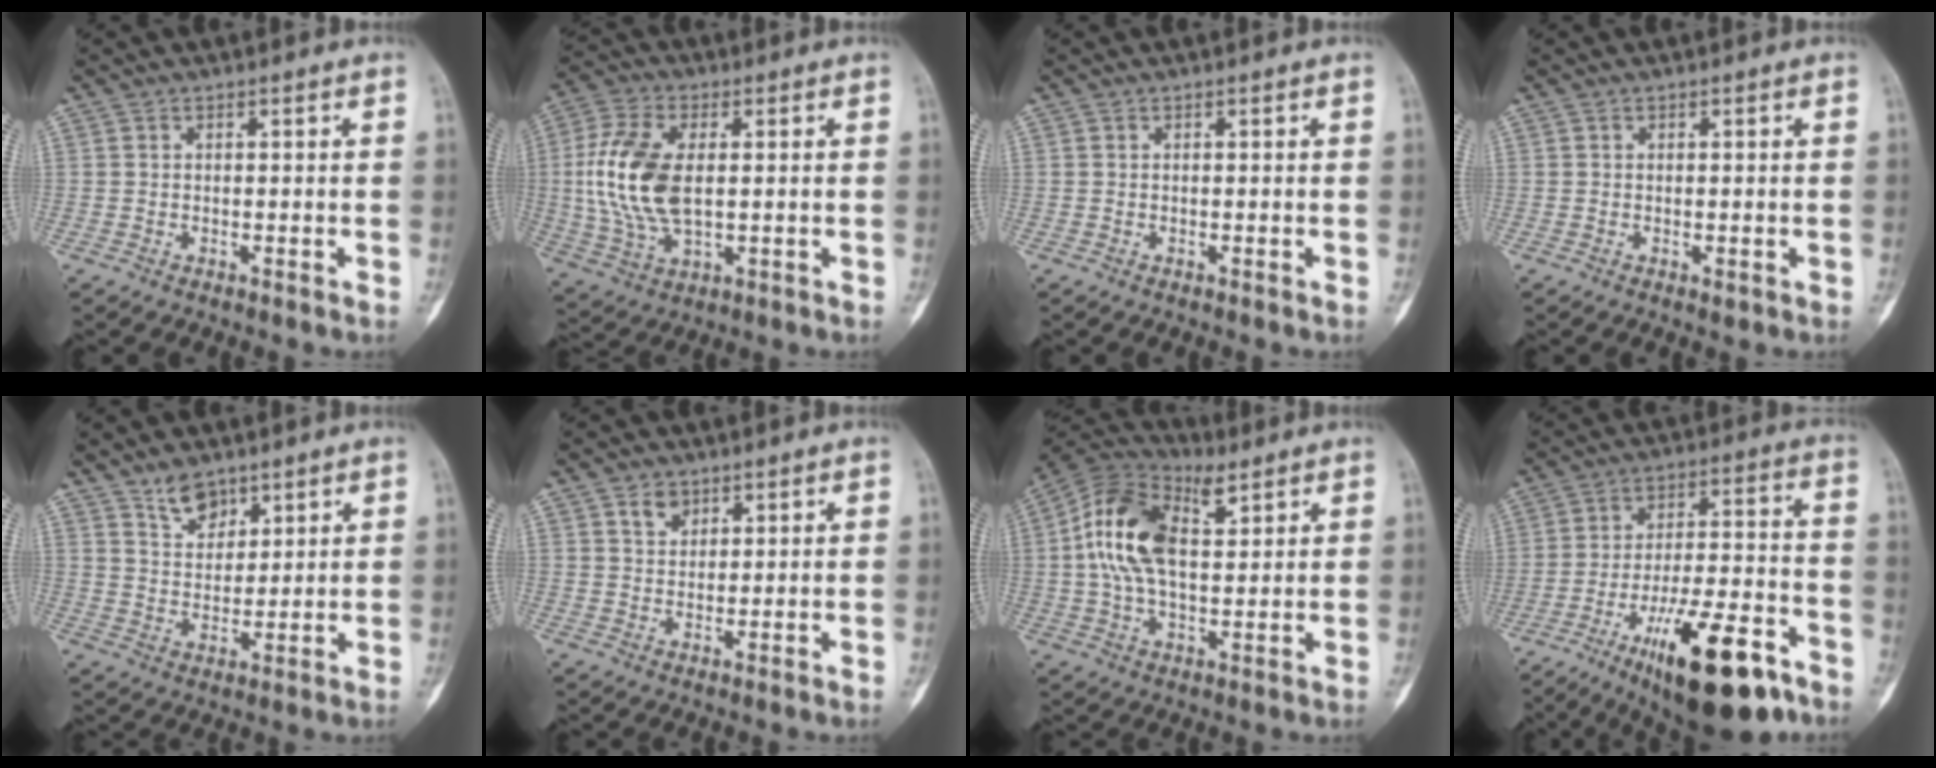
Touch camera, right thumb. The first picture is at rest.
{"total": 14.6, "force": [0.8, 8.0, 12.2], "torque": [-0.260, -0.002, 0.018]}
{"total": 0.0}
{"total": 1.0, "force": [-0.2, 0.5, 0.9], "torque": [-0.007, -0.003, -0.001]}
{"total": 5.9, "force": [4.3, 3.3, 2.3], "torque": [-0.016, -0.035, 0.083]}
{"total": 3.4, "force": [2.0, 2.4, 1.4], "torque": [-0.009, -0.014, 0.035]}
{"total": 15.8, "force": [4.9, 8.1, 12.6], "torque": [-0.237, 0.019, 0.082]}
{"total": 21.5, "force": [-12.1, 6.9, 16.4], "torque": [-0.244, 0.064, -0.187]}